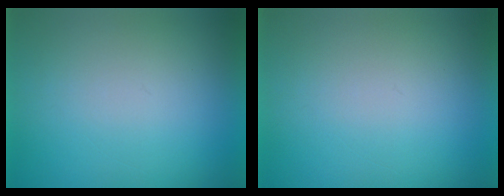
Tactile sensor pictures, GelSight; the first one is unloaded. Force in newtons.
{"total": 1.1}